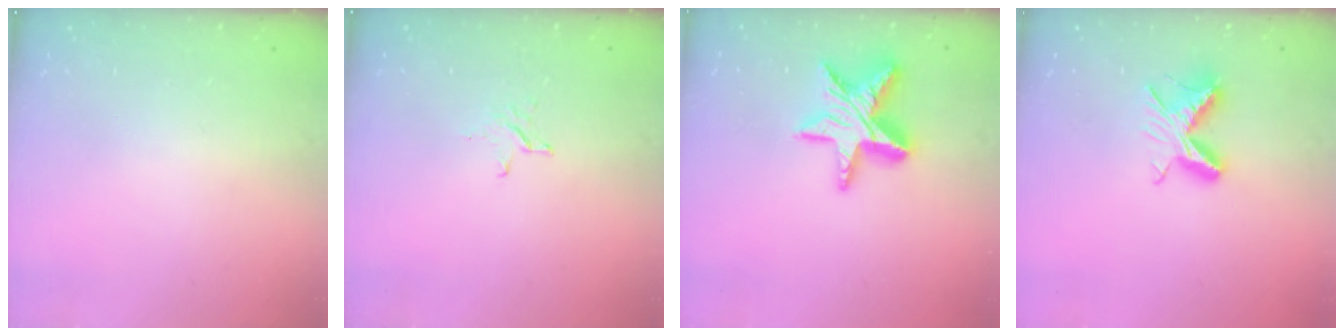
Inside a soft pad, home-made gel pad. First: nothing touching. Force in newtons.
{"total": 2.6, "press": 2.6, "slide": 0.3}
{"total": 15.5, "press": 15.4, "slide": 1.1}
{"total": 8.7, "press": 8.7, "slide": 0.9}